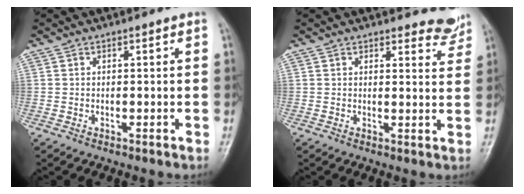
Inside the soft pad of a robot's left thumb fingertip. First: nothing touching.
{"total": 4.5, "force": [4.2, 1.4, 0.4], "torque": [0.021, -0.035, 0.037]}